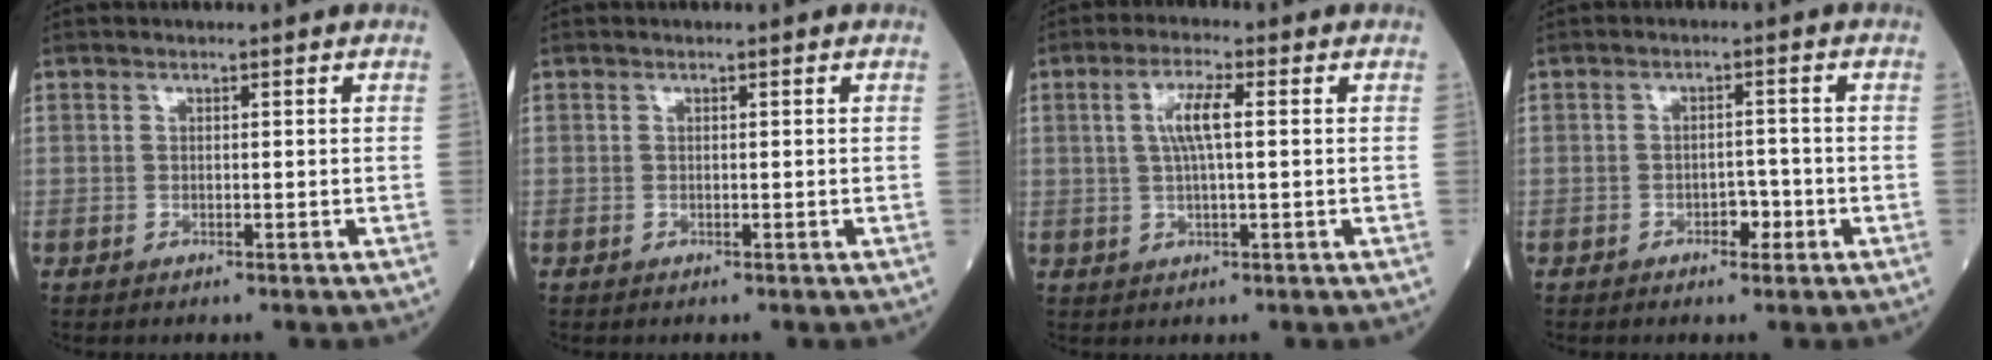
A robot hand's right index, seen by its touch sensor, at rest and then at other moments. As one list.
[{"total": 0.0}, {"total": 5.0, "force": [1.0, 0.6, 4.9], "torque": [-0.100, 0.006, 0.019]}, {"total": 2.5, "force": [-1.3, 1.3, 1.6], "torque": [-0.016, 0.007, -0.018]}]